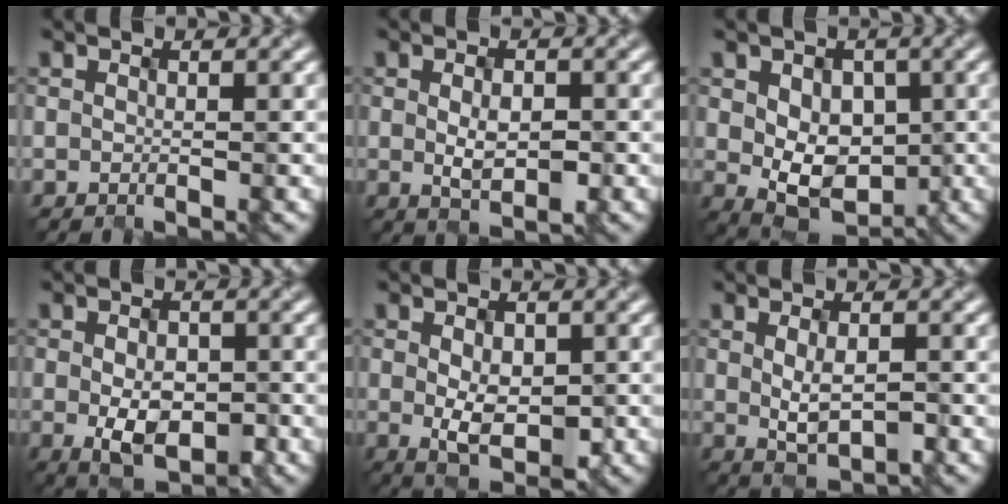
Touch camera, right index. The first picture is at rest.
{"total": 2.7, "force": [-0.7, 1.3, 2.3], "torque": [-0.051, -0.003, -0.002]}
{"total": 5.8, "force": [-0.3, 4.2, 4.0], "torque": [-0.071, -0.012, 0.004]}
{"total": 4.7, "force": [-1.4, 2.7, 3.6], "torque": [-0.066, -0.009, -0.016]}
{"total": 4.0, "force": [-0.7, 2.3, 3.3], "torque": [-0.059, -0.007, 0.000]}
{"total": 2.6, "force": [-0.6, 1.1, 2.3], "torque": [-0.049, -0.005, 0.001]}